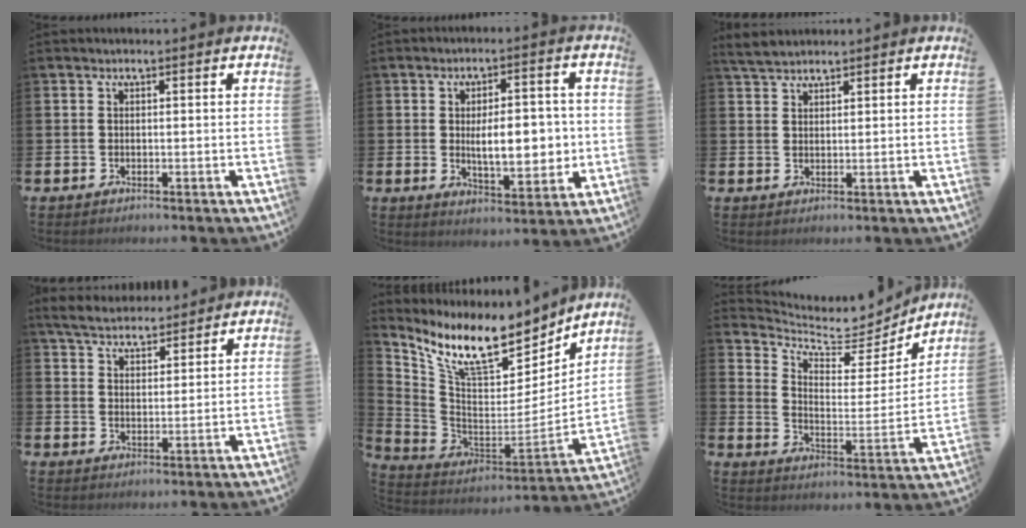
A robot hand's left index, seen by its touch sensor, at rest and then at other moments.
{"total": 8.0, "force": [-0.3, 3.7, 7.1], "torque": [-0.095, 0.000, -0.010]}
{"total": 3.1, "force": [3.0, 0.6, 0.6], "torque": [-0.011, -0.010, 0.056]}
{"total": 5.3, "force": [5.2, 0.9, 0.8], "torque": [-0.030, -0.025, 0.094]}
{"total": 11.7, "force": [9.2, 4.3, 5.8], "torque": [-0.137, -0.061, 0.160]}
{"total": 7.2, "force": [6.9, 2.0, 1.0], "torque": [-0.054, -0.063, 0.117]}